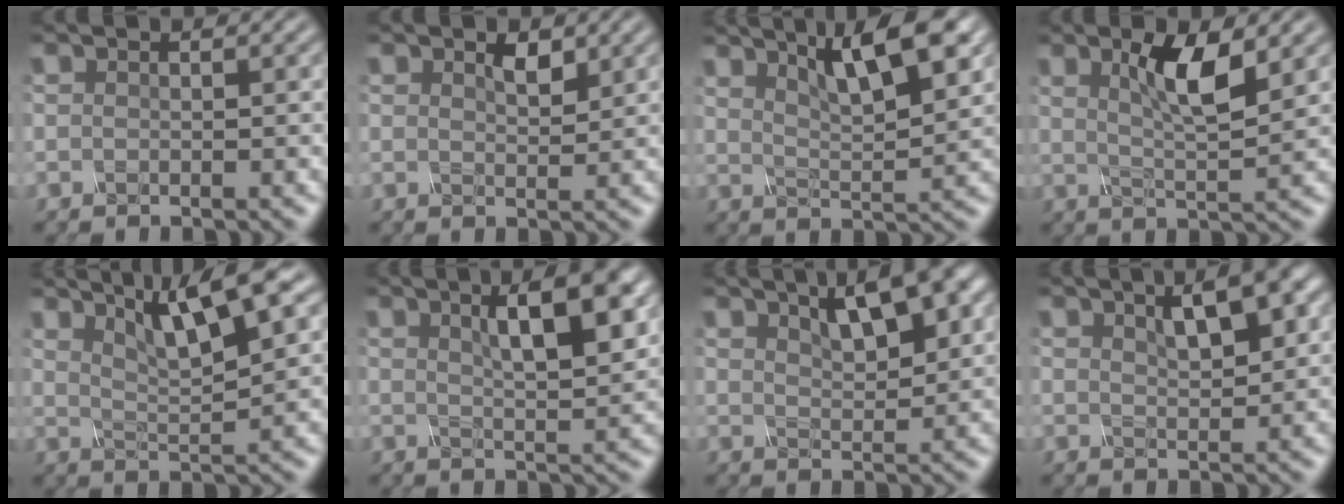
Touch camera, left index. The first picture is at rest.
{"total": 0.9, "force": [0.7, -0.5, -0.2], "torque": [-0.009, 0.002, 0.034]}
{"total": 6.5, "force": [4.1, 1.0, 4.9], "torque": [-0.068, 0.017, 0.080]}
{"total": 3.5, "force": [1.4, 0.1, 3.2], "torque": [-0.075, -0.004, 0.051]}
{"total": 6.7, "force": [4.4, 0.5, 5.1], "torque": [-0.086, 0.018, 0.099]}
{"total": 6.1, "force": [2.4, 1.0, 5.6], "torque": [-0.069, 0.016, 0.052]}
{"total": 5.1, "force": [3.2, 0.9, 3.8], "torque": [-0.057, 0.020, 0.067]}
{"total": 4.0, "force": [2.2, 0.6, 3.3], "torque": [-0.044, 0.018, 0.046]}